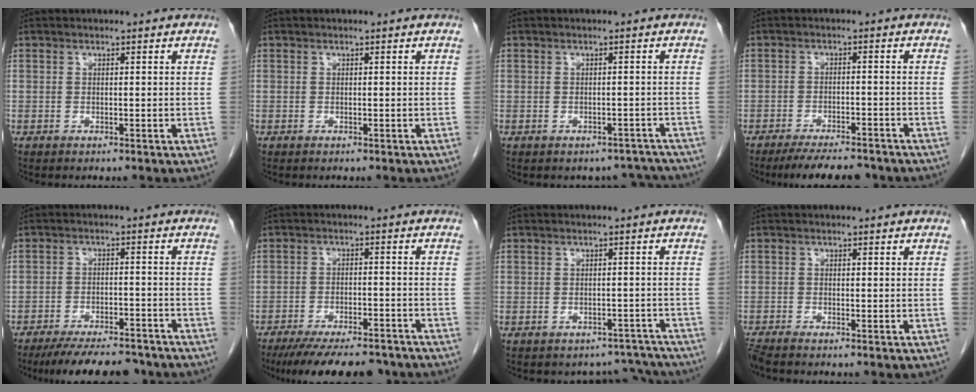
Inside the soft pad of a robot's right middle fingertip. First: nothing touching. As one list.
[{"total": 0.0}, {"total": 4.6, "force": [-4.0, 2.1, -0.3], "torque": [0.015, 0.019, -0.040]}, {"total": 9.1, "force": [-8.1, 1.8, 3.8], "torque": [-0.056, -0.010, -0.118]}, {"total": 13.1, "force": [-11.6, 2.8, 5.5], "torque": [-0.085, -0.007, -0.161]}, {"total": 15.1, "force": [-12.9, 3.5, 7.0], "torque": [-0.119, -0.016, -0.182]}, {"total": 5.6, "force": [-5.2, 2.0, -1.0], "torque": [0.025, 0.027, -0.052]}, {"total": 1.6, "force": [-1.5, -0.2, 0.5], "torque": [-0.016, -0.005, -0.032]}]